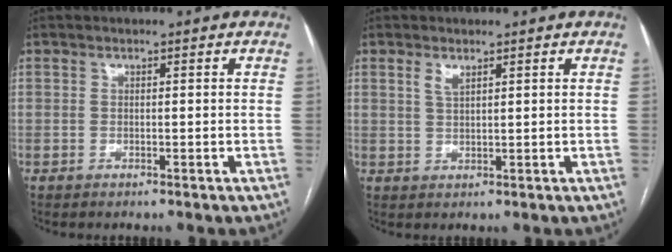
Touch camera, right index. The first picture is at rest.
{"total": 1.9, "force": [1.2, 0.6, 1.4], "torque": [-0.030, -0.001, 0.027]}